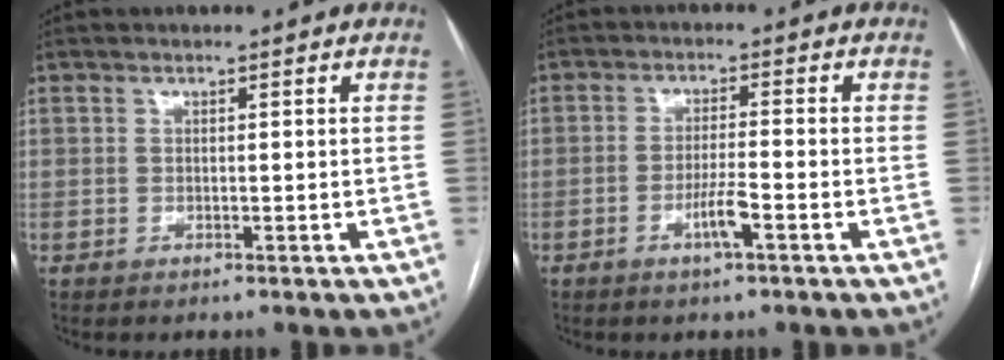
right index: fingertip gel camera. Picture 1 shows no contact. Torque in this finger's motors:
{"motor_torque": [0.84, -0.28, 0.48, 0.11]}